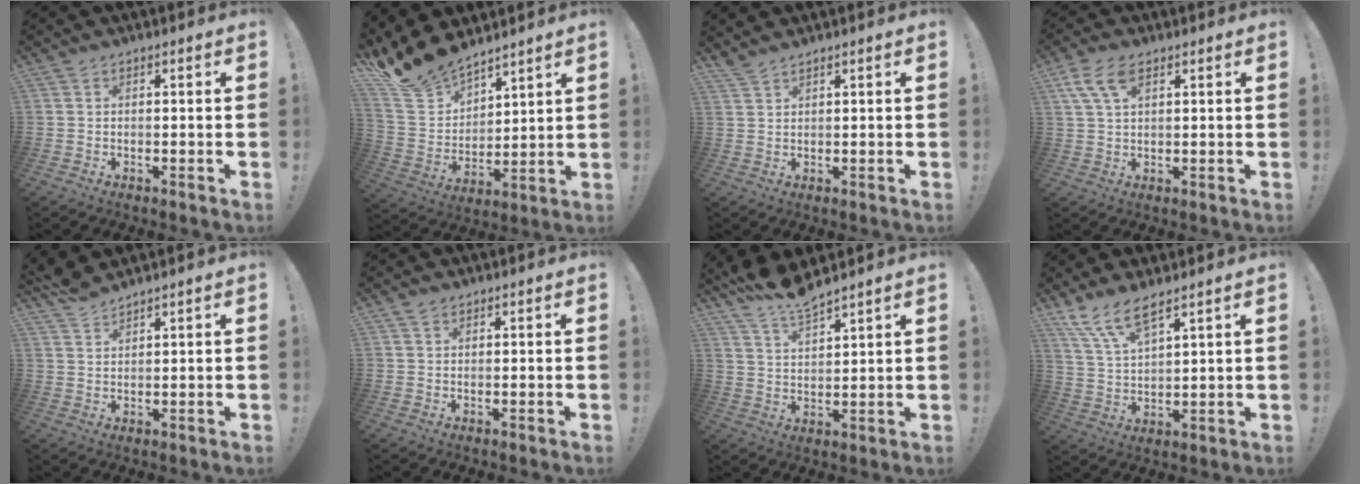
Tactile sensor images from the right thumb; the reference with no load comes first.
{"total": 14.6, "force": [13.1, 5.5, 3.3], "torque": [-0.090, -0.098, 0.248]}
{"total": 2.4, "force": [2.3, 0.1, 0.7], "torque": [-0.016, -0.013, 0.043]}
{"total": 7.3, "force": [3.5, 3.6, 5.3], "torque": [-0.105, -0.004, 0.065]}
{"total": 4.1, "force": [3.9, -0.1, 1.1], "torque": [-0.030, -0.021, 0.073]}
{"total": 1.1, "force": [0.8, 0.6, 0.4], "torque": [-0.003, -0.002, 0.014]}
{"total": 8.2, "force": [7.8, 0.5, 2.7], "torque": [-0.058, -0.052, 0.142]}
{"total": 9.1, "force": [6.9, 2.2, 5.4], "torque": [-0.116, -0.029, 0.133]}